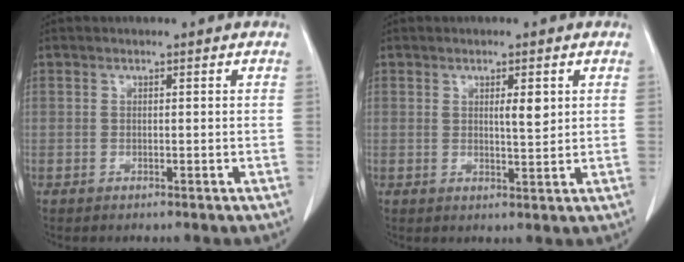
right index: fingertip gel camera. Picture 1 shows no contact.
{"total": 3.3, "force": [1.2, 0.7, 3.0], "torque": [-0.046, -0.005, 0.018]}